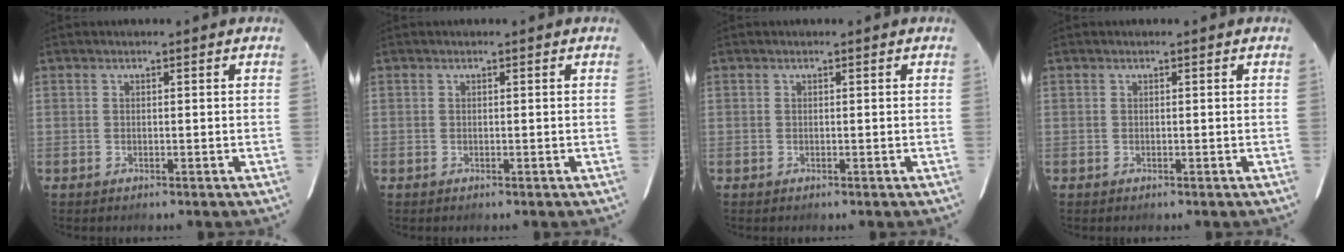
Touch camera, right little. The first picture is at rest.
{"total": 0.0}
{"total": 0.0}
{"total": 0.0}